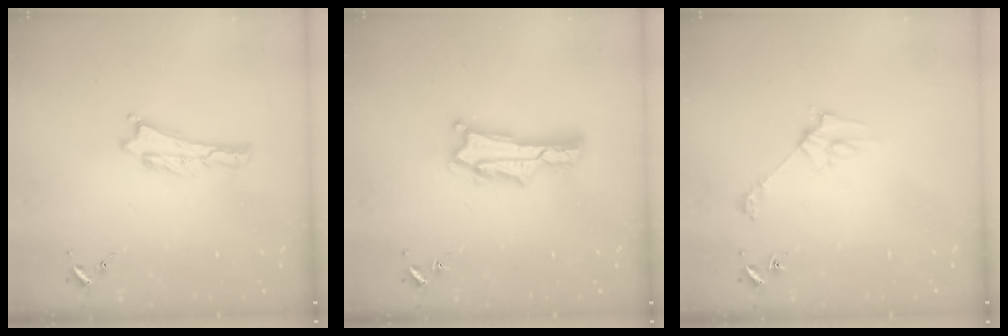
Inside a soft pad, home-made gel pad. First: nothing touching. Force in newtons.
{"total": 2.0, "press": 2.0, "slide": 0.3}
{"total": 3.1, "press": 3.1, "slide": 0.3}